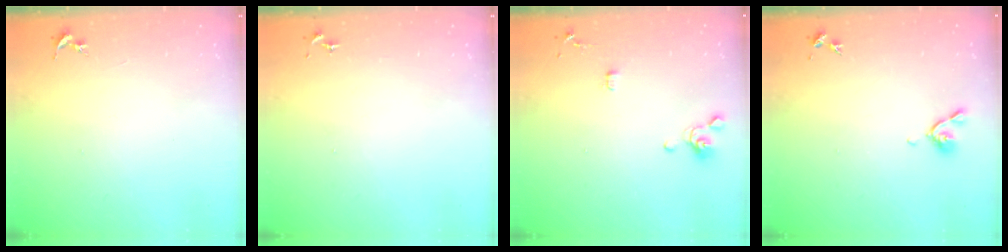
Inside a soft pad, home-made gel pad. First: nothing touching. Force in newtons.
{"total": 0.0}
{"total": 4.0, "press": 3.9, "slide": 0.9}
{"total": 5.6, "press": 5.5, "slide": 1.0}